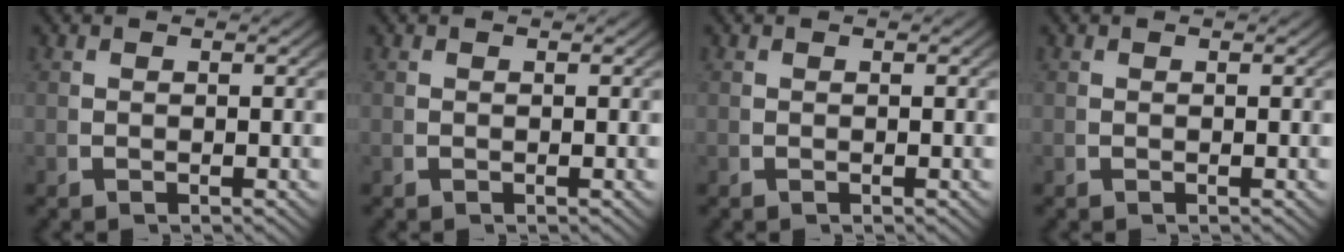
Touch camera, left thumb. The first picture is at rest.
{"total": 0.0}
{"total": 0.0}
{"total": 0.0}